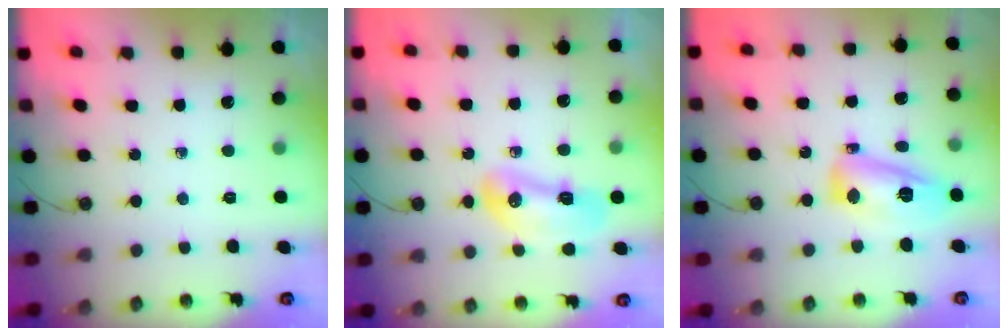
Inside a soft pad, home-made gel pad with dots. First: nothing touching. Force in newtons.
{"total": 10.4, "press": 10.2, "slide": 1.7}
{"total": 14.1, "press": 14.1, "slide": 1.3}